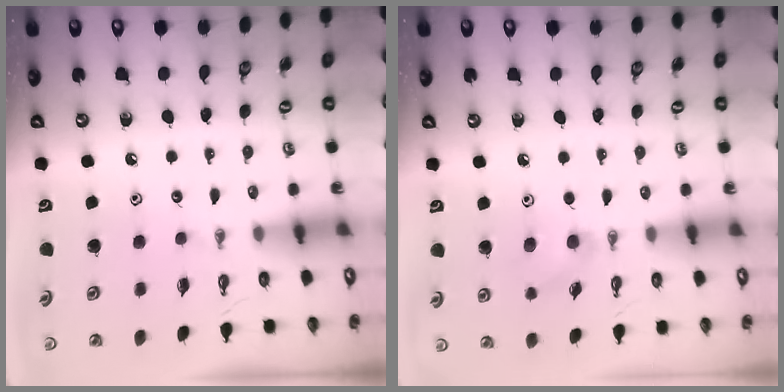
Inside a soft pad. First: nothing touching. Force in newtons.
{"total": 6.8, "press": 6.6, "slide": 1.6}